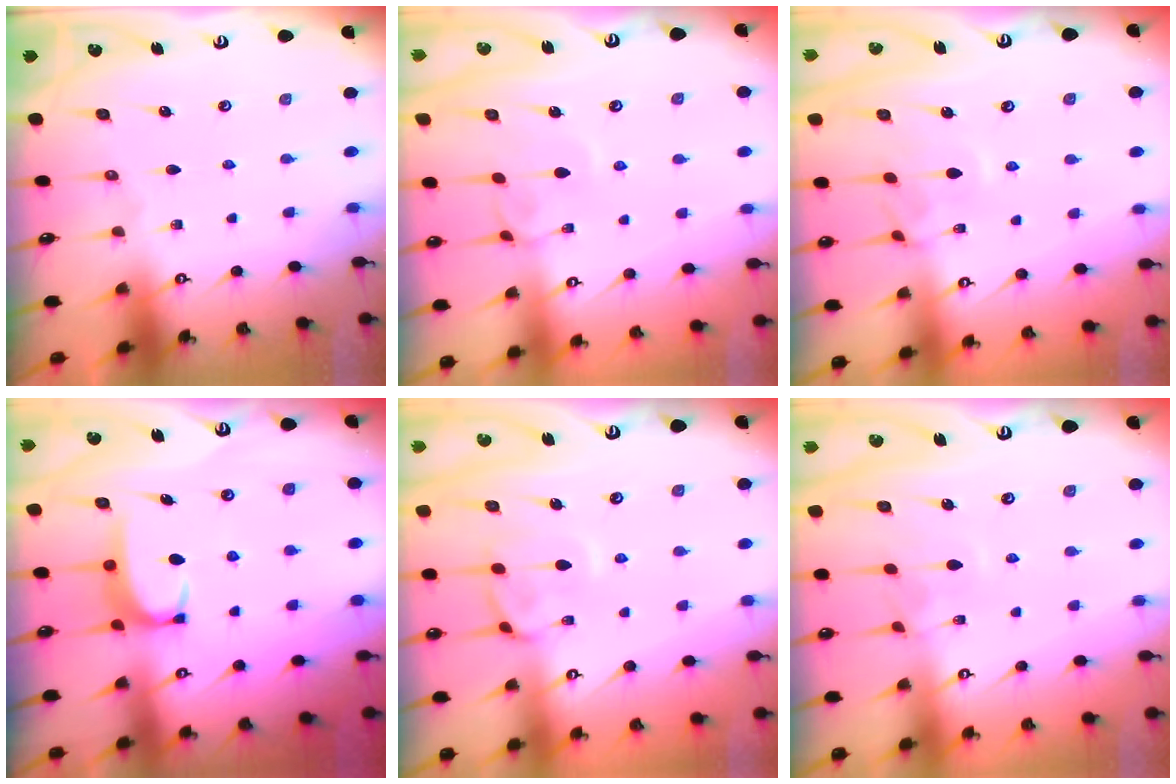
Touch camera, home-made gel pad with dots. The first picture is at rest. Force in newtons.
{"total": 1.7, "press": 1.7, "slide": 0.4}
{"total": 2.7, "press": 2.6, "slide": 0.7}
{"total": 3.5, "press": 3.5, "slide": 0.4}
{"total": 4.3, "press": 4.1, "slide": 1.3}
{"total": 3.3, "press": 3.3, "slide": 0.3}